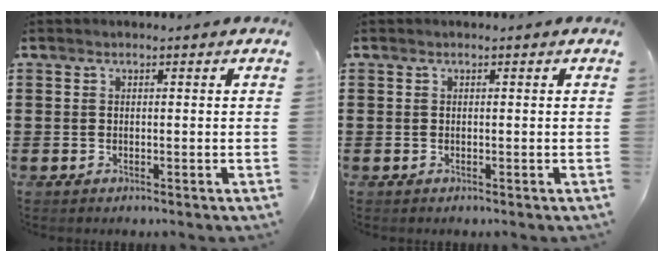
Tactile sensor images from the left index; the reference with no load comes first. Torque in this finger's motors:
{"motor_torque": [0.00, 0.00, 0.00, 0.00]}